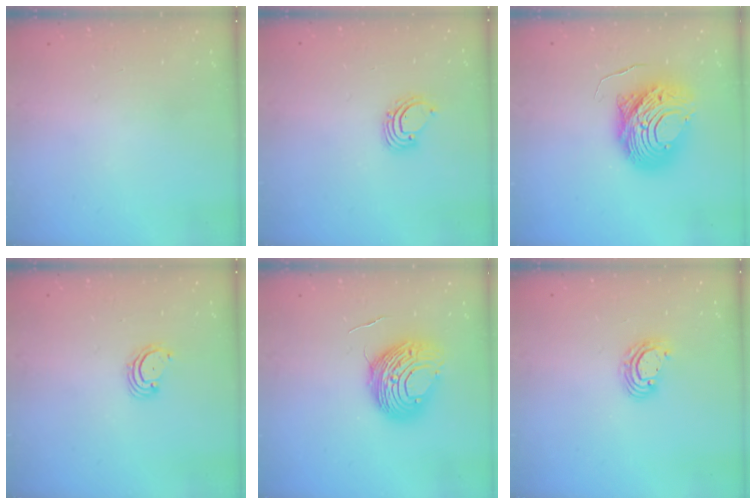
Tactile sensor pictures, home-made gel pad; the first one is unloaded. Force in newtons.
{"total": 2.6, "press": 2.6, "slide": 0.2}
{"total": 12.6, "press": 12.6, "slide": 1.3}
{"total": 2.6, "press": 2.6, "slide": 0.3}
{"total": 10.8, "press": 10.8, "slide": 1.1}
{"total": 5.1, "press": 5.1, "slide": 0.4}